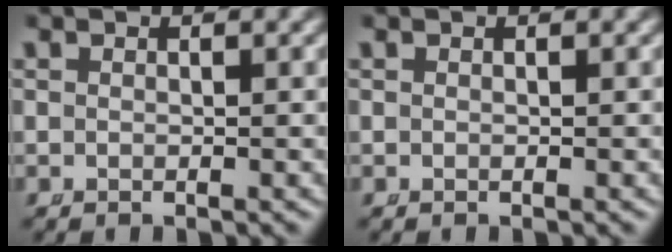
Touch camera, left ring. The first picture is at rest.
{"total": 0.0}